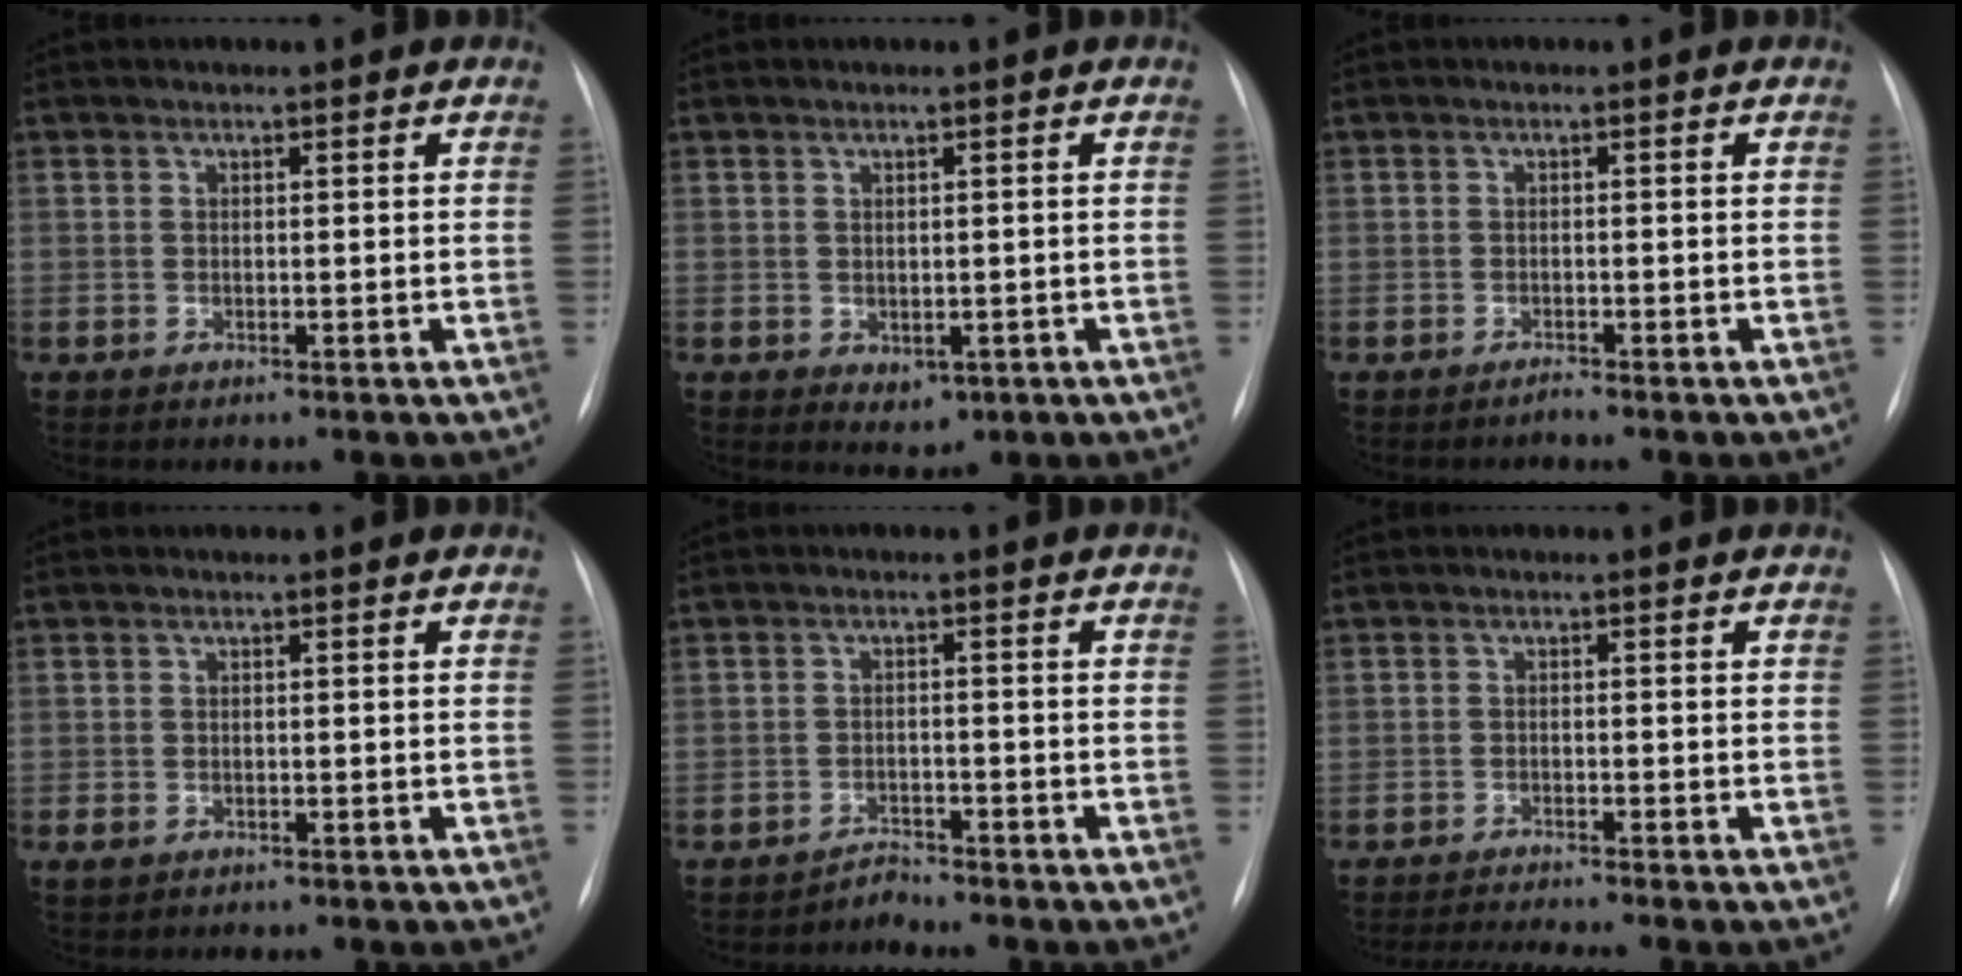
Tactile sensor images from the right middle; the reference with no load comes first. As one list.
[{"total": 2.5, "force": [-0.7, 1.8, 1.5], "torque": [-0.018, -0.002, 0.003]}, {"total": 0.7, "force": [-0.7, 0.0, 0.1], "torque": [-0.006, -0.002, -0.011]}, {"total": 1.0, "force": [-0.4, 0.8, 0.5], "torque": [-0.007, 0.002, 0.001]}, {"total": 1.9, "force": [-1.9, 0.1, -0.5], "torque": [0.014, -0.008, -0.030]}, {"total": 5.0, "force": [-4.4, -1.3, 1.9], "torque": [-0.032, -0.015, -0.072]}]